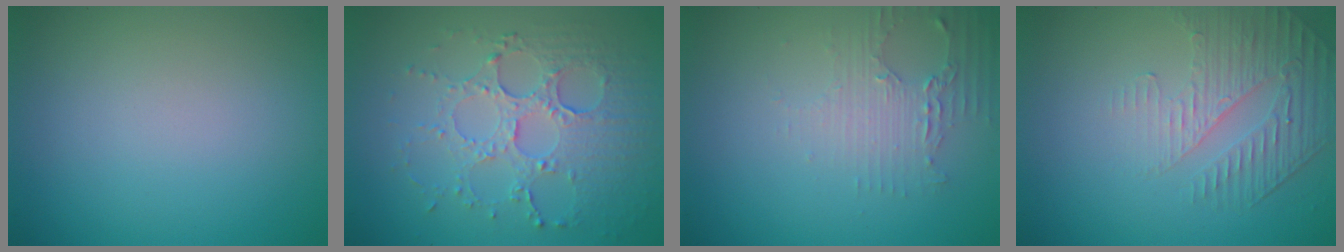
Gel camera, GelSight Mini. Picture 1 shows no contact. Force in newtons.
{"total": 5.4, "press": 3.8, "slide": 3.8}
{"total": 2.2, "press": 2.1, "slide": 0.6}
{"total": 2.2, "press": 1.7, "slide": 1.4}